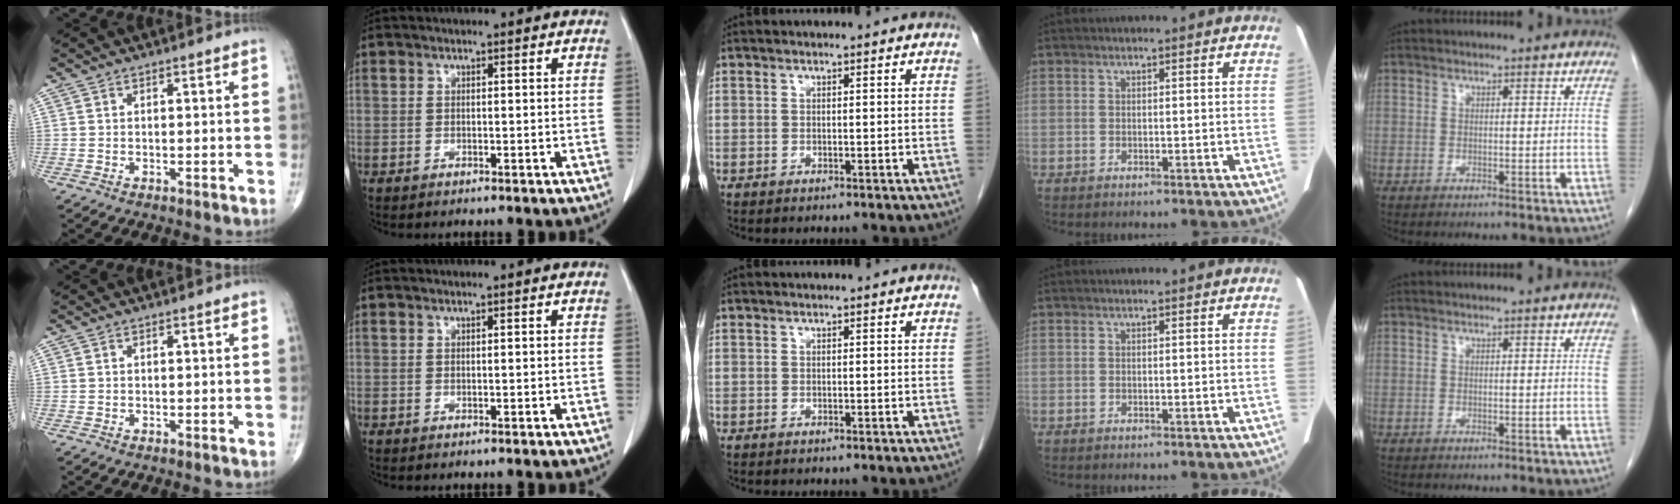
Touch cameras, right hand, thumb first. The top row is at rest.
{}